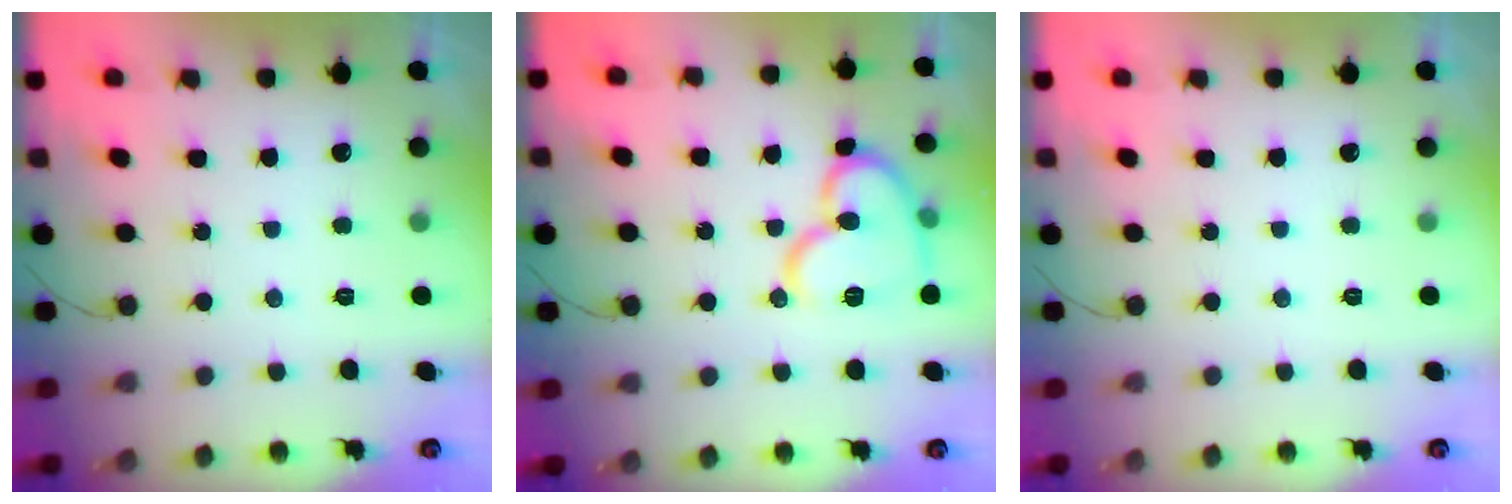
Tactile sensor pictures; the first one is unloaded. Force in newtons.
{"total": 14.4, "press": 14.3, "slide": 1.1}
{"total": 0.0}